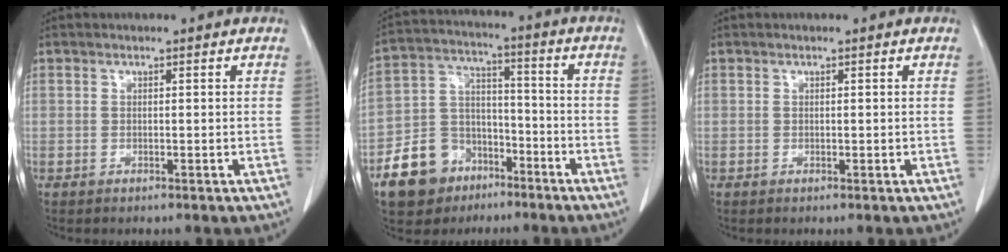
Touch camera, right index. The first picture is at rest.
{"total": 11.9, "force": [-7.0, 8.7, 4.2], "torque": [-0.091, 0.030, -0.119]}
{"total": 0.6, "force": [-0.1, 0.3, 0.4], "torque": [-0.006, -0.001, -0.003]}